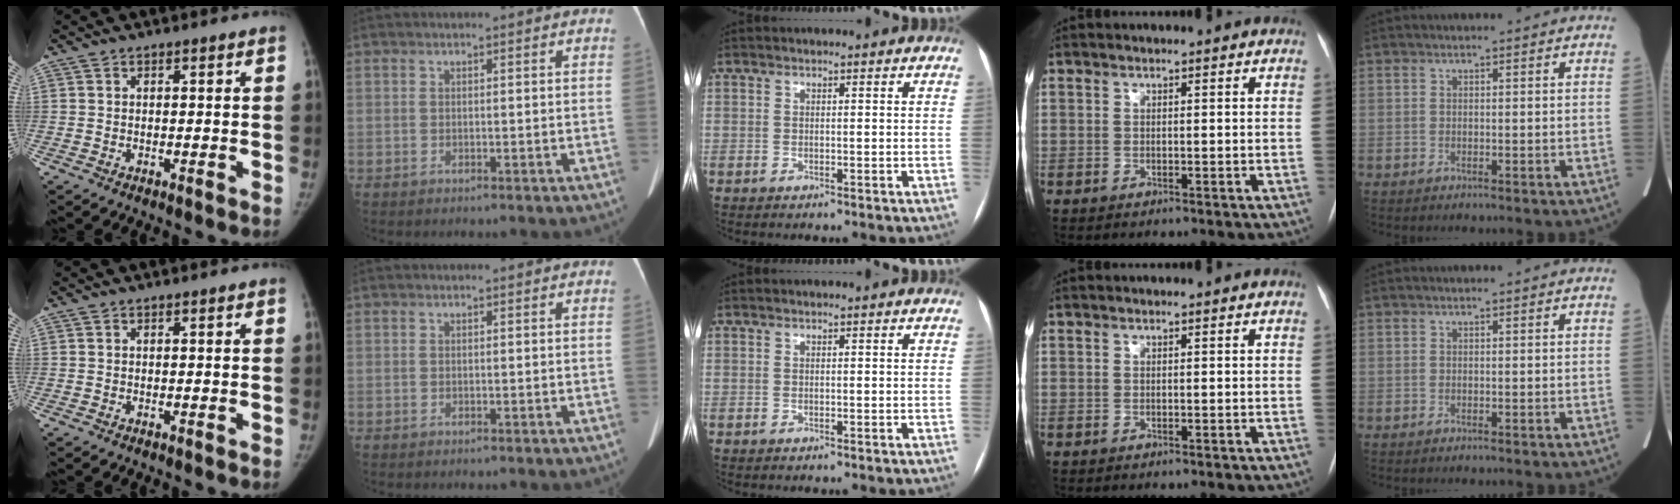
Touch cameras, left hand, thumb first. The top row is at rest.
{}